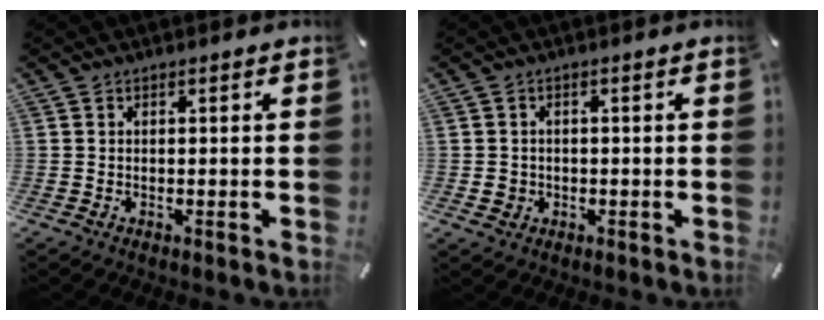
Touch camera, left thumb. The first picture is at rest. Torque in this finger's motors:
{"motor_torque": [-0.40, 0.36, -0.21, 0.42, -0.03]}